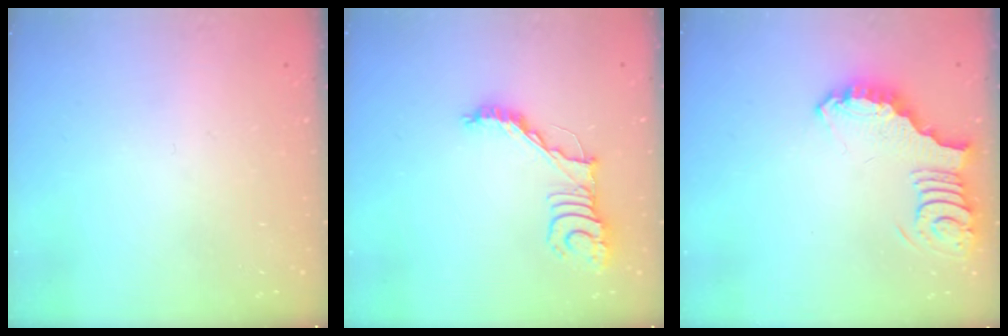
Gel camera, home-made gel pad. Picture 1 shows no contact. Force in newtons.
{"total": 12.8, "press": 12.8, "slide": 0.9}
{"total": 3.9, "press": 3.9, "slide": 0.6}